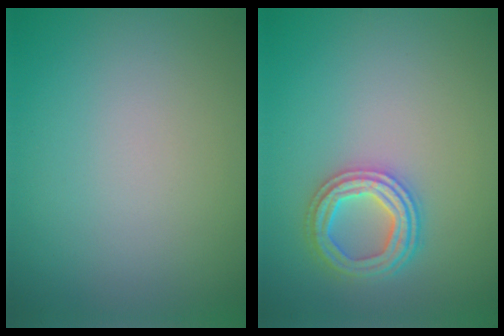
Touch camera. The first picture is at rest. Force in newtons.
{"total": 3.5, "press": 3.4, "slide": 1.1}